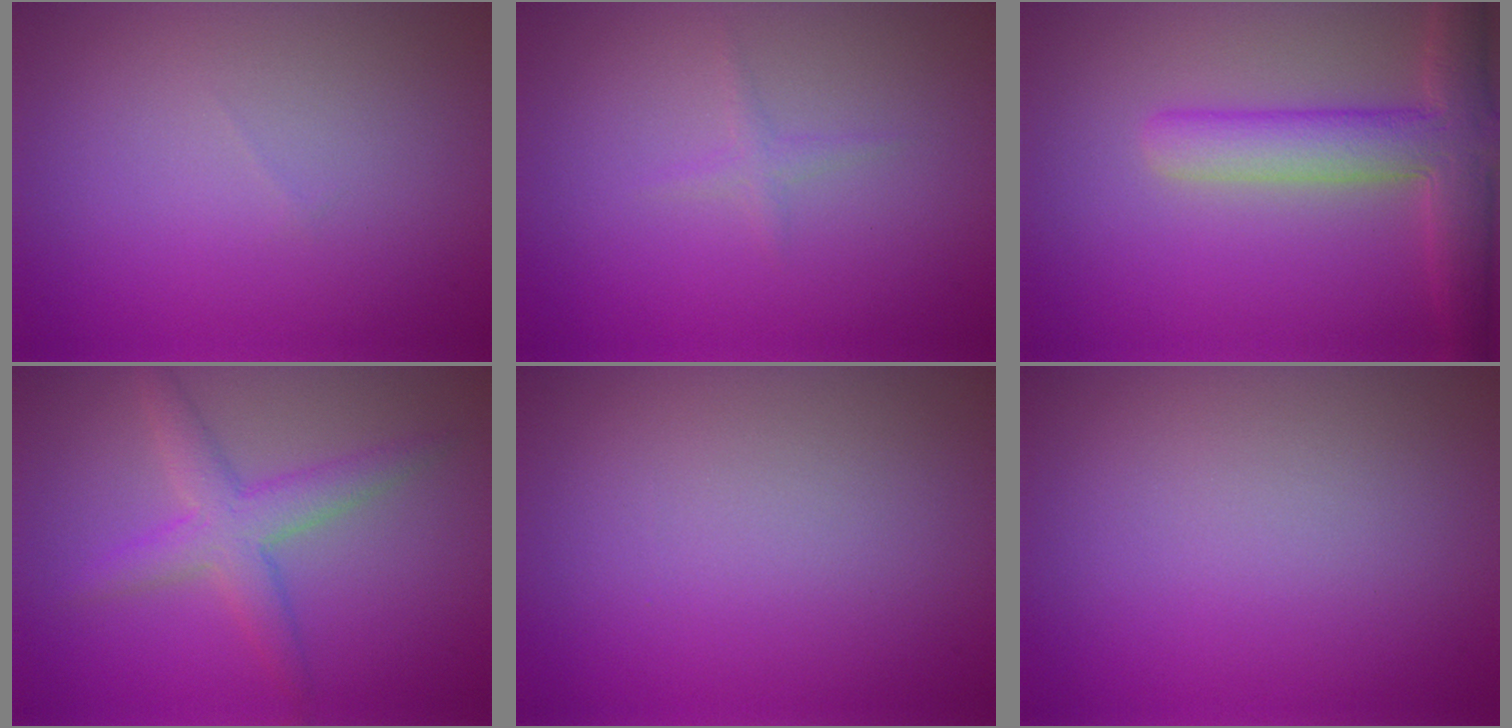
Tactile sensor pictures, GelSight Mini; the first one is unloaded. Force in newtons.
{"total": 0.8, "press": 0.8, "slide": 0.1}
{"total": 6.1, "press": 6.1, "slide": 0.6}
{"total": 3.7, "press": 3.7, "slide": 0.1}
{"total": 0.0}
{"total": 0.0}